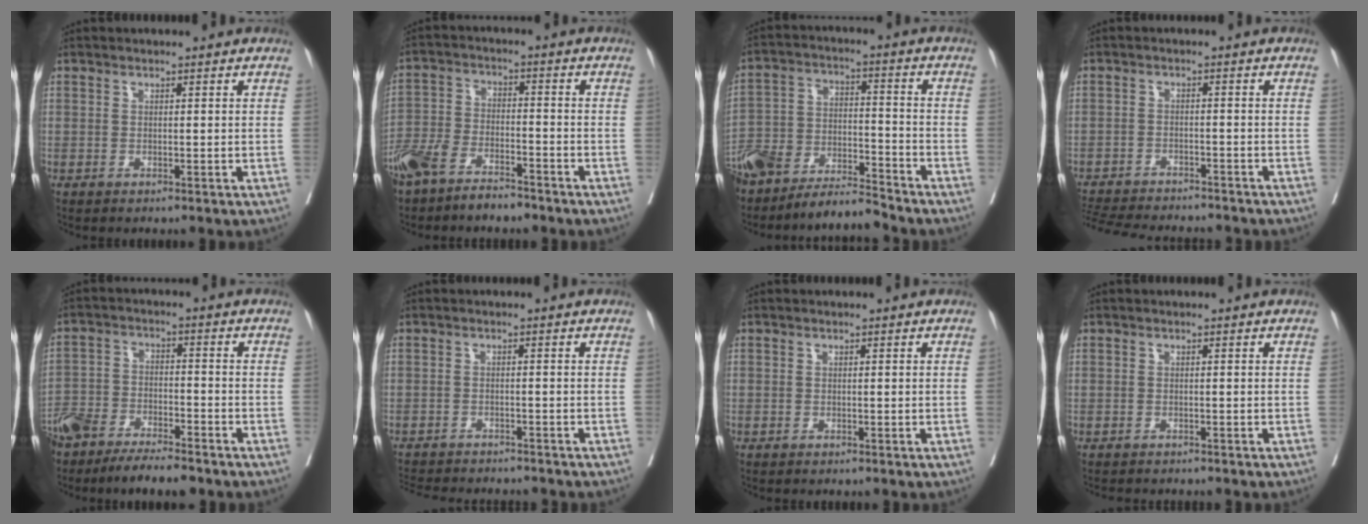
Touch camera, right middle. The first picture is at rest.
{"total": 9.2, "force": [-7.4, 3.2, 4.3], "torque": [-0.094, -0.002, -0.141]}
{"total": 12.0, "force": [-11.0, 2.2, 4.1], "torque": [-0.074, 0.017, -0.206]}
{"total": 12.6, "force": [-11.5, 2.8, 4.2], "torque": [-0.089, -0.008, -0.163]}
{"total": 12.4, "force": [-10.1, 3.2, 6.3], "torque": [-0.110, -0.009, -0.170]}
{"total": 10.8, "force": [-10.0, 2.3, 3.6], "torque": [-0.071, -0.008, -0.131]}
{"total": 0.0}
{"total": 2.5, "force": [-2.3, 0.8, 0.6], "torque": [-0.011, -0.006, -0.031]}